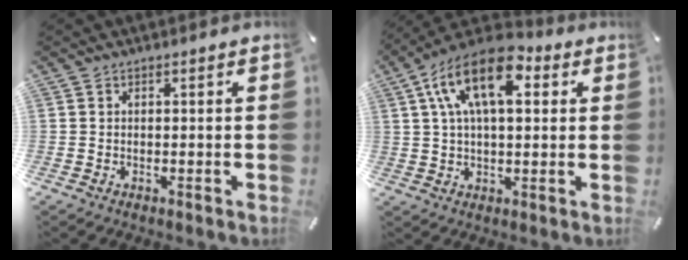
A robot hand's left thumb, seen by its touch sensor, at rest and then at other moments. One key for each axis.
{"total": 15.5, "fx": 5.3, "fy": 8.2, "fz": 12.1, "tx": -0.228, "ty": 0.000, "tz": 0.091}